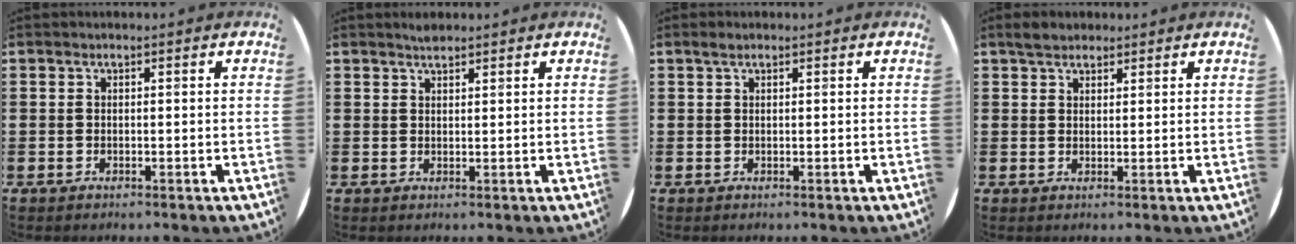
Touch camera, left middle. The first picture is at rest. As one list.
[{"total": 1.3, "force": [1.3, 0.1, 0.0], "torque": [-0.001, 0.000, 0.024]}, {"total": 0.7, "force": [0.5, 0.3, 0.4], "torque": [-0.008, 0.003, 0.009]}, {"total": 2.3, "force": [2.0, 0.9, 0.5], "torque": [-0.004, 0.004, 0.037]}]